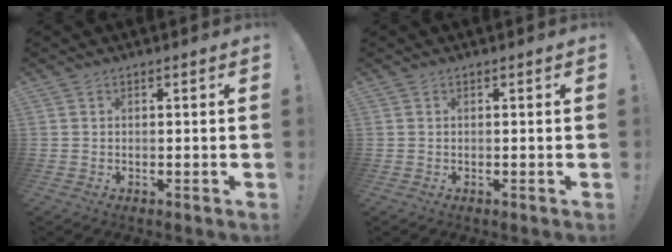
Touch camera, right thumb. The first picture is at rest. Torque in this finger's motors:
{"motor_torque": [0.04, 0.03, -0.11, 0.10, 0.00]}